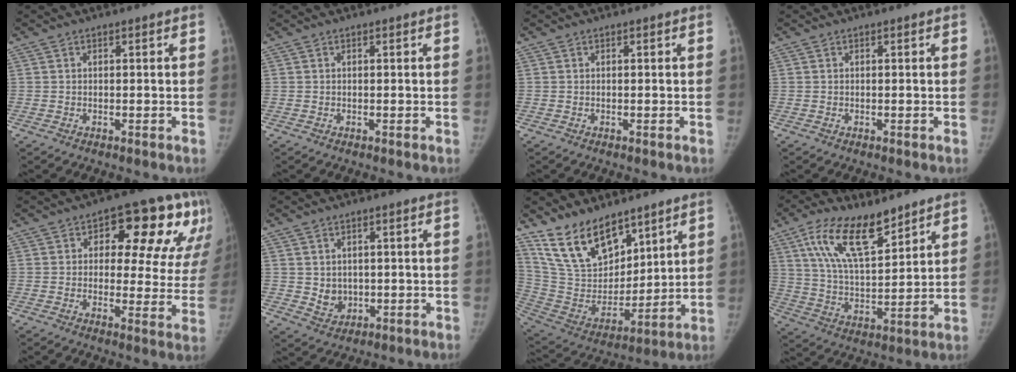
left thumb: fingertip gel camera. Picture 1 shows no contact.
{"total": 0.0}
{"total": 0.0}
{"total": 0.0}
{"total": 17.6, "force": [8.1, 9.1, 12.7], "torque": [-0.094, -0.011, 0.098]}
{"total": 4.1, "force": [0.5, 3.6, 2.0], "torque": [-0.019, -0.009, 0.023]}
{"total": 17.6, "force": [12.6, 8.9, 8.5], "torque": [-0.111, -0.067, 0.251]}
{"total": 15.2, "force": [9.5, 6.1, 10.1], "torque": [-0.157, -0.045, 0.183]}